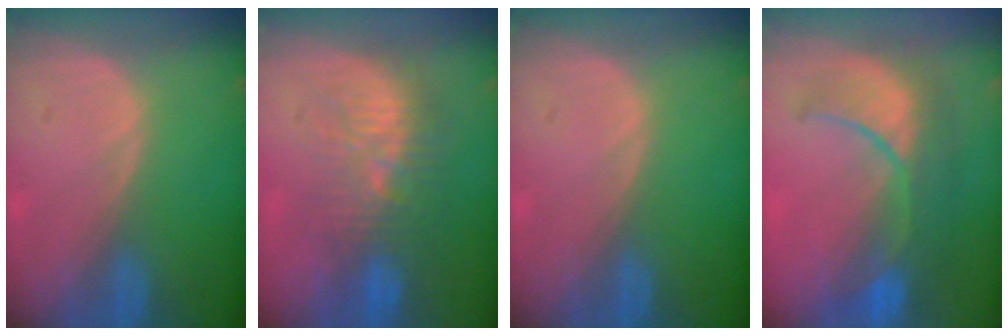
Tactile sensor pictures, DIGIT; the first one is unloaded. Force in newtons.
{"total": 9.5, "press": 9.1, "slide": 2.8}
{"total": 0.0}
{"total": 9.9, "press": 9.3, "slide": 3.5}